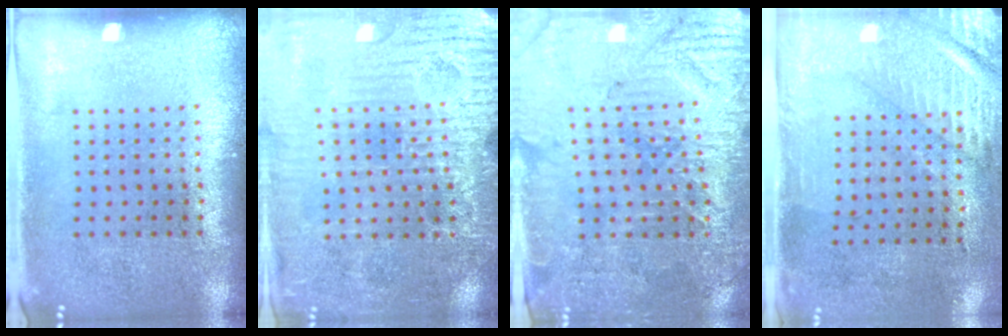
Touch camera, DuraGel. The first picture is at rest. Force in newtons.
{"total": 3.5, "press": 3.4, "slide": 0.8}
{"total": 3.5, "press": 3.3, "slide": 1.0}
{"total": 3.0, "press": 2.4, "slide": 1.6}